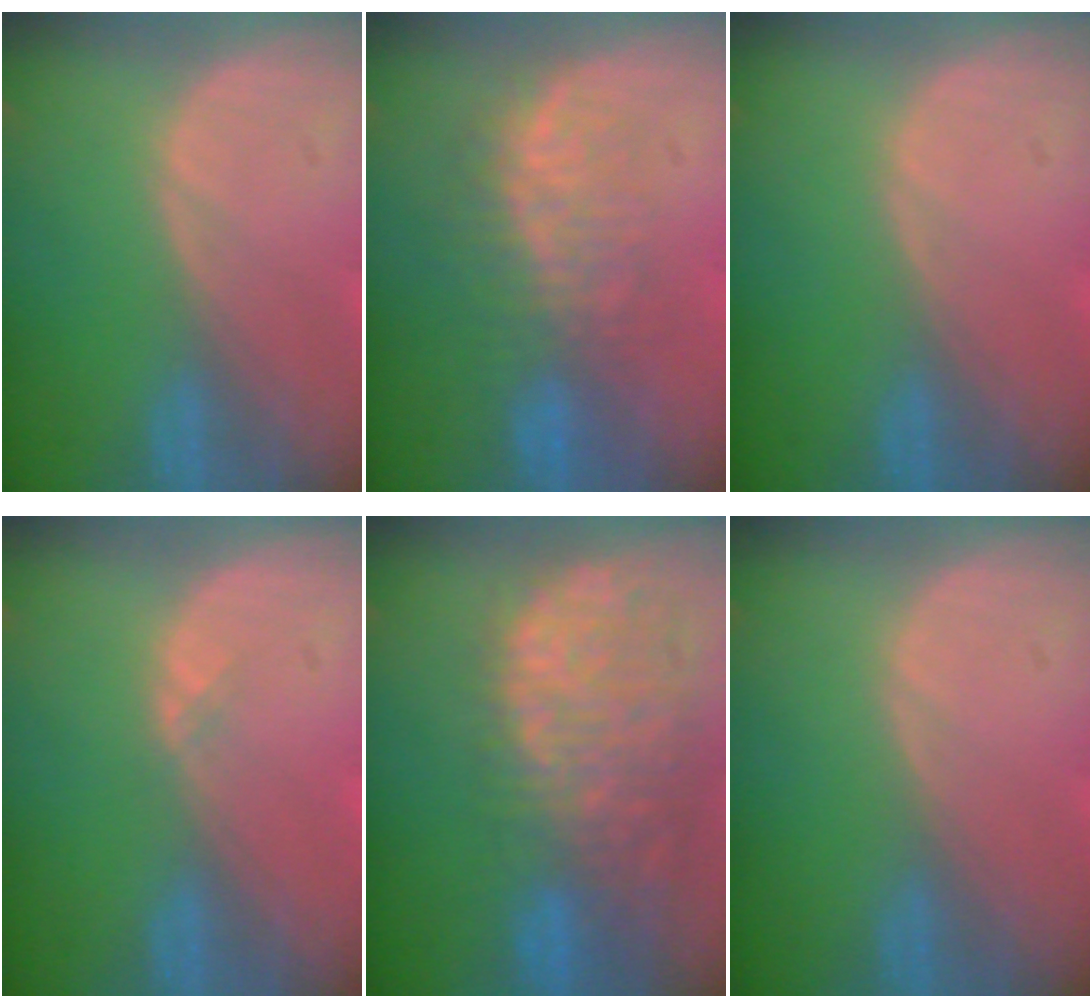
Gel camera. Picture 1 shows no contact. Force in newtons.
{"total": 7.7, "press": 7.3, "slide": 2.7}
{"total": 0.0}
{"total": 0.8, "press": 0.5, "slide": 0.6}
{"total": 12.6, "press": 10.3, "slide": 7.2}
{"total": 0.0}